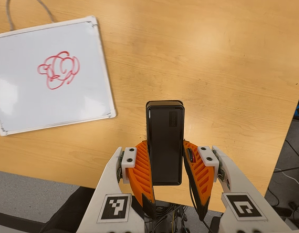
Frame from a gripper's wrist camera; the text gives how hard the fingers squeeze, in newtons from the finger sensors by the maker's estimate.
{"total": 4.6, "left": 3.5, "right": 5.6}